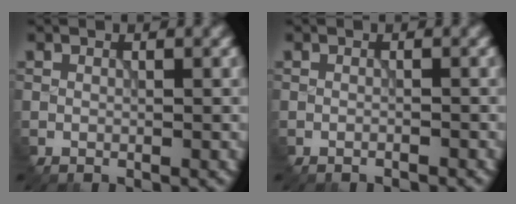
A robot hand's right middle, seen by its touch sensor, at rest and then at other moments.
{"total": 0.6, "force": [-0.5, 0.1, 0.1], "torque": [0.001, -0.001, -0.014]}